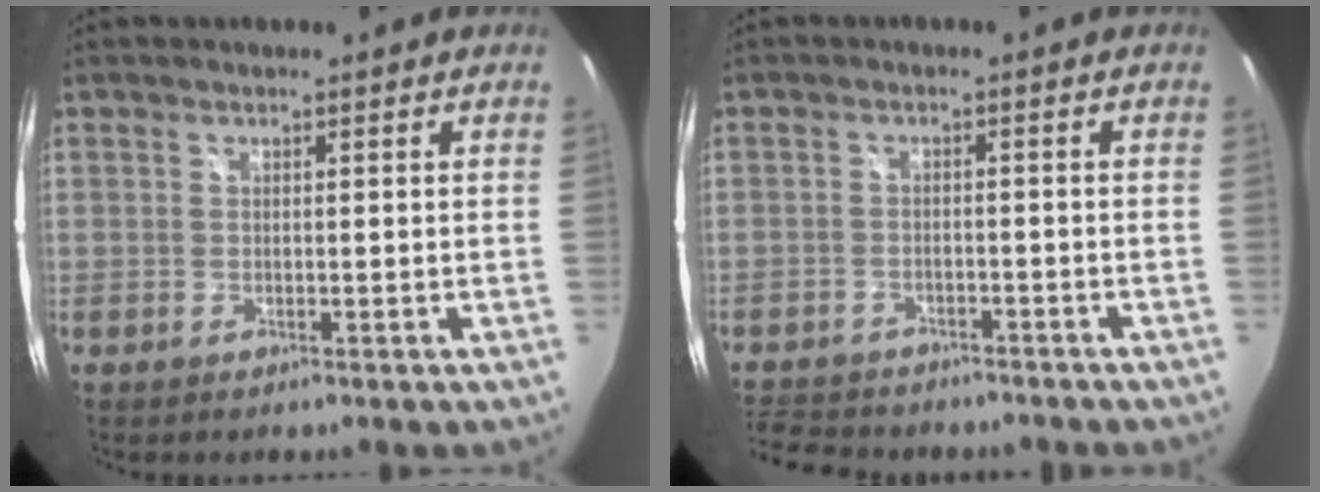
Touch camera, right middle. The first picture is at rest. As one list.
[{"total": 10.6, "force": [-8.9, 4.6, 3.4], "torque": [-0.100, -0.008, -0.138]}]